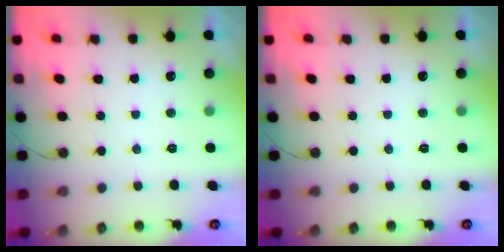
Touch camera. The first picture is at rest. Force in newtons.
{"total": 0.0}